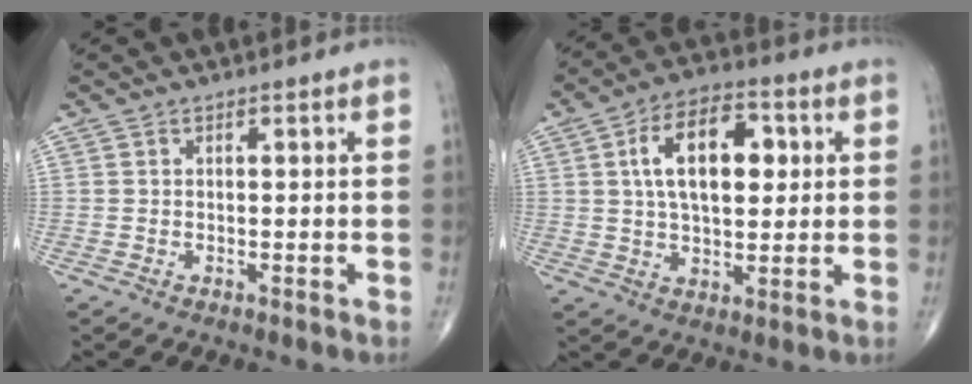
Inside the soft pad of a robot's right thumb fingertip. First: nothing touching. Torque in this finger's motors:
{"motor_torque": [1.17, 2.70, 1.30, 0.40, 0.36]}